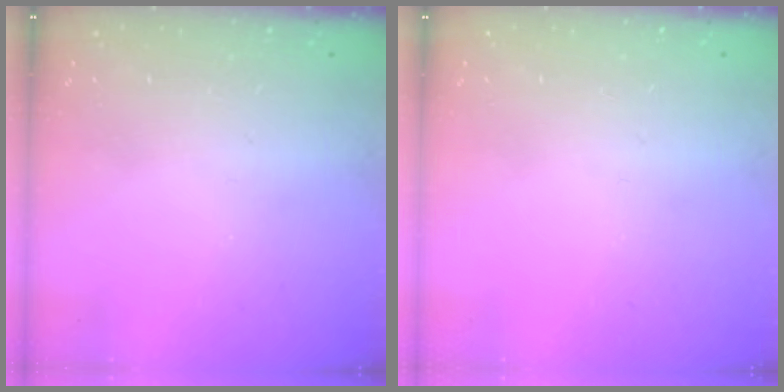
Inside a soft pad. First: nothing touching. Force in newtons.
{"total": 0.0}